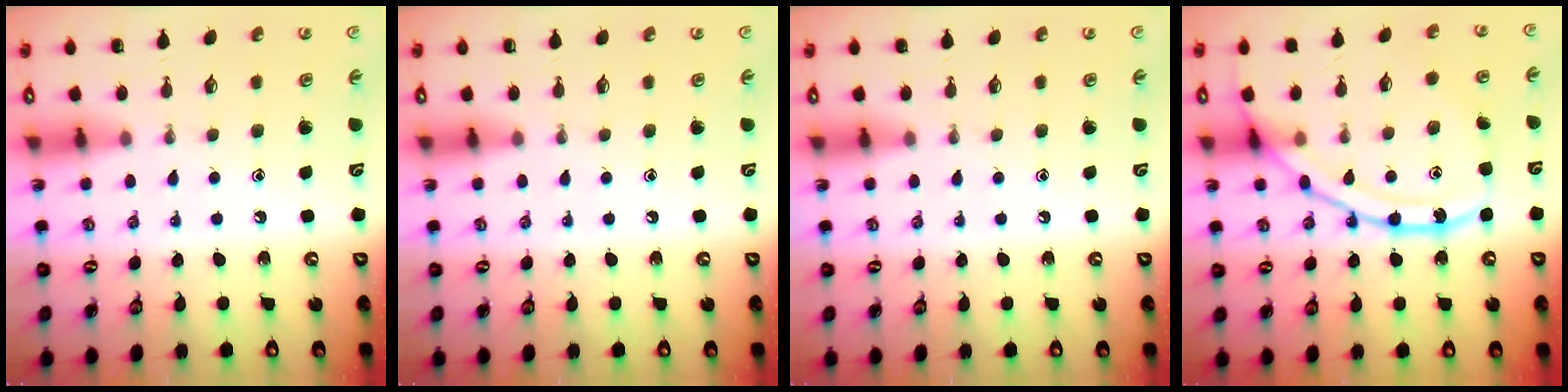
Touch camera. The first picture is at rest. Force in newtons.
{"total": 0.0}
{"total": 0.0}
{"total": 15.3, "press": 15.3, "slide": 0.4}